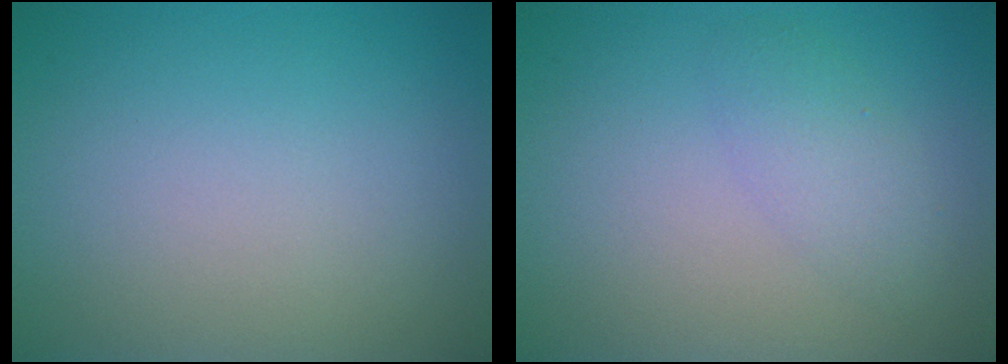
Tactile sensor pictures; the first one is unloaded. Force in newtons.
{"total": 2.1, "press": 2.1, "slide": 0.1}